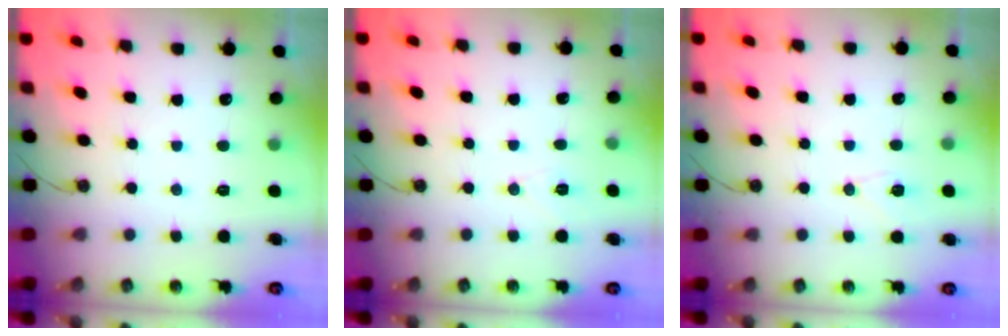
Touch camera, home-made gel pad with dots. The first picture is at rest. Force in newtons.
{"total": 7.5, "press": 6.1, "slide": 4.4}
{"total": 7.2, "press": 7.2, "slide": 0.1}